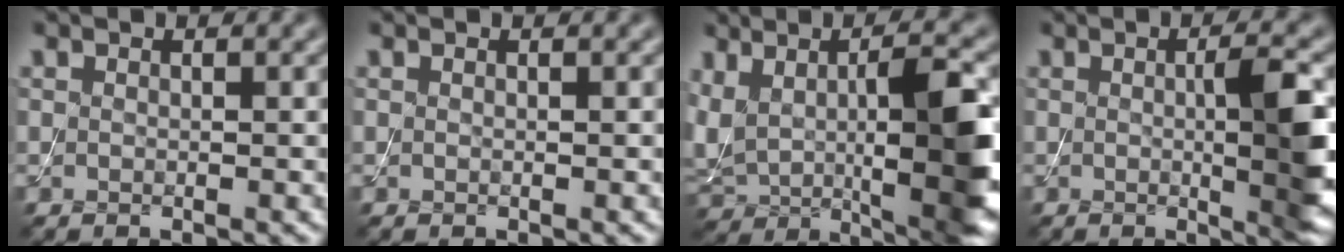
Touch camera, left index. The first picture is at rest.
{"total": 0.0}
{"total": 11.1, "force": [1.2, 4.2, 10.2], "torque": [-0.185, -0.012, 0.029]}
{"total": 5.9, "force": [0.0, 1.2, 5.7], "torque": [-0.079, -0.001, 0.002]}